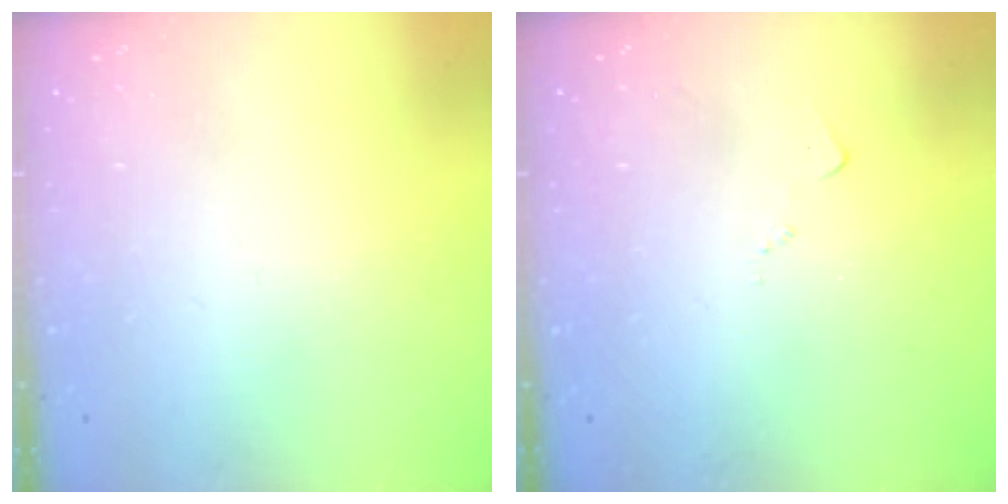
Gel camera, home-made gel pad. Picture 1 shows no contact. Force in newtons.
{"total": 5.1, "press": 5.1, "slide": 0.6}